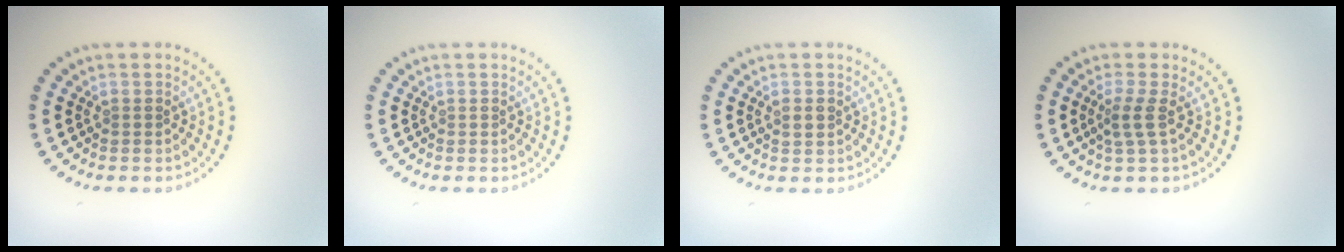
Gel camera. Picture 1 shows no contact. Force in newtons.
{"total": 0.0}
{"total": 1.0, "press": 1.0, "slide": 0.1}
{"total": 1.9, "press": 1.2, "slide": 1.4}